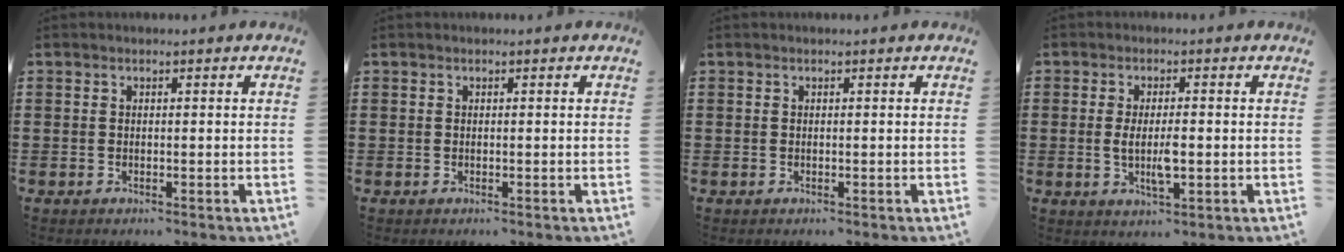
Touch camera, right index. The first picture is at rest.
{"total": 0.0}
{"total": 0.0}
{"total": 4.8, "force": [-0.5, 1.4, 4.6], "torque": [-0.094, -0.005, -0.014]}